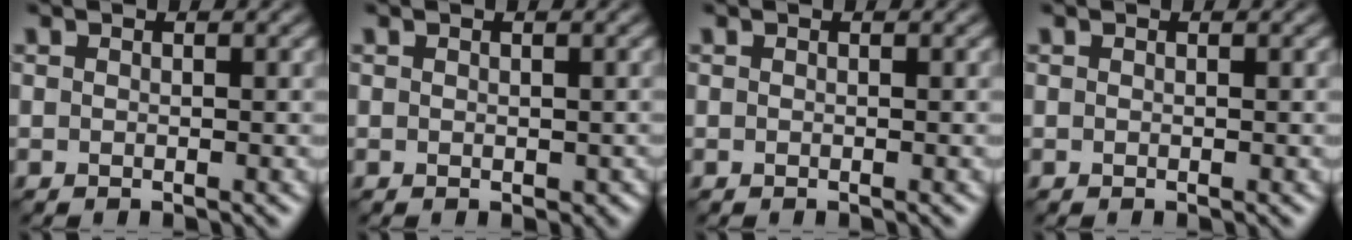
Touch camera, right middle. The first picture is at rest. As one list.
[{"total": 0.7, "force": [0.1, 0.6, 0.5], "torque": [-0.006, -0.004, 0.003]}, {"total": 0.0}, {"total": 0.0}]